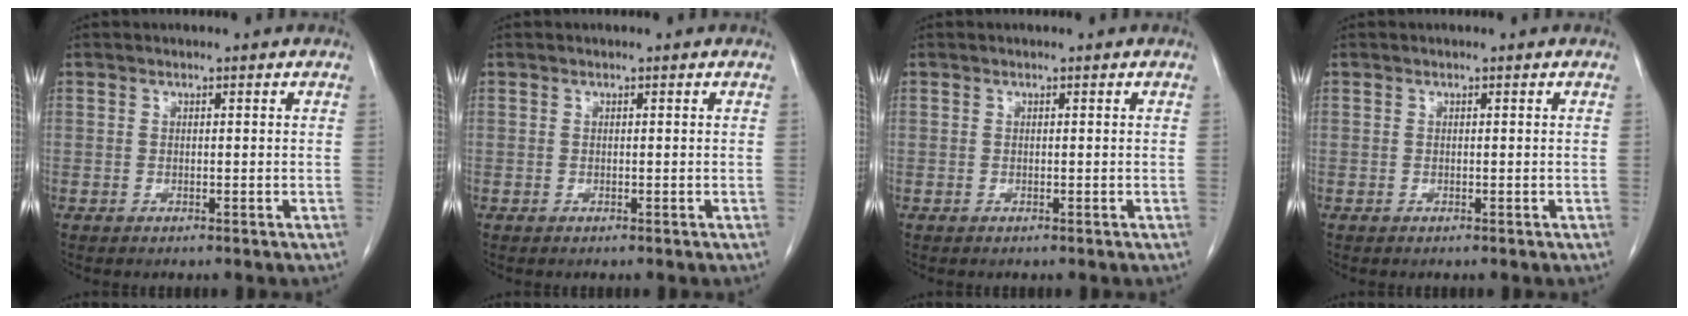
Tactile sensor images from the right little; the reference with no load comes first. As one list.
[{"total": 0.0}, {"total": 0.0}, {"total": 0.0}]